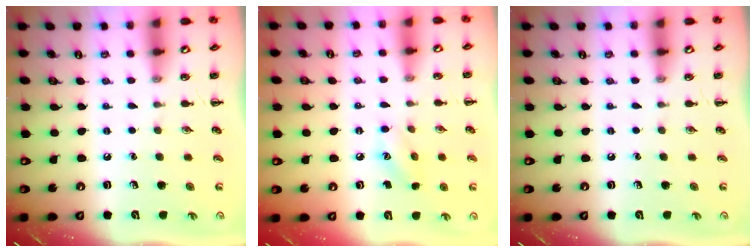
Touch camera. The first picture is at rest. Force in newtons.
{"total": 8.1, "press": 7.9, "slide": 1.8}
{"total": 0.0}